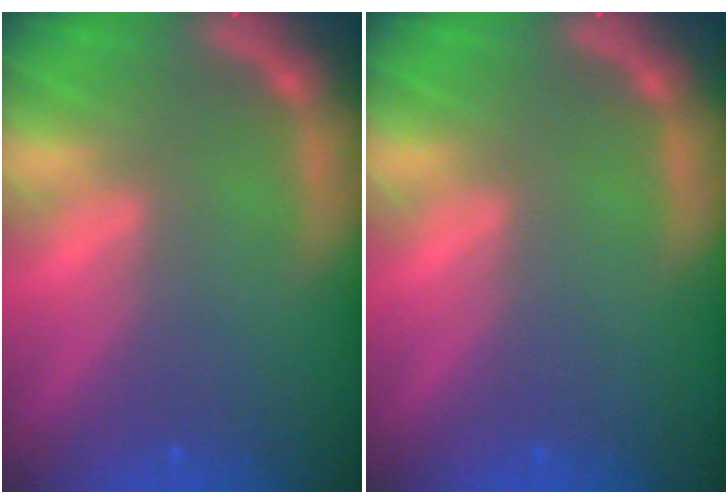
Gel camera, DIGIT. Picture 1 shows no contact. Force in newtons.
{"total": 0.0}